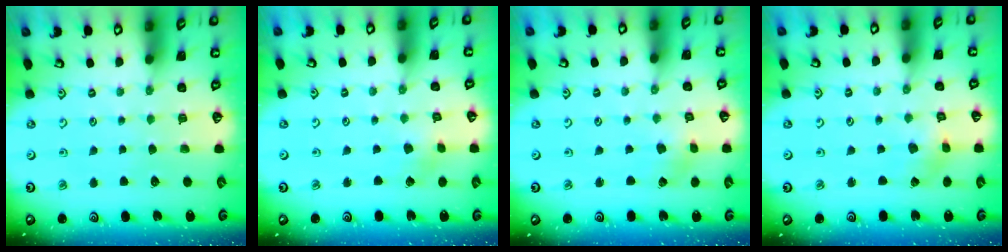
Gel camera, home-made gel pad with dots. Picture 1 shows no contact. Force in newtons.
{"total": 2.1, "press": 2.1, "slide": 0.2}
{"total": 1.2, "press": 1.1, "slide": 0.2}
{"total": 1.4, "press": 1.4, "slide": 0.2}